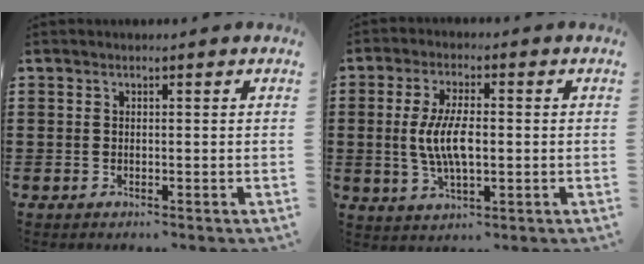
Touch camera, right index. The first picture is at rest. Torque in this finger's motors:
{"motor_torque": [1.77, -0.27, 0.93, 0.21]}